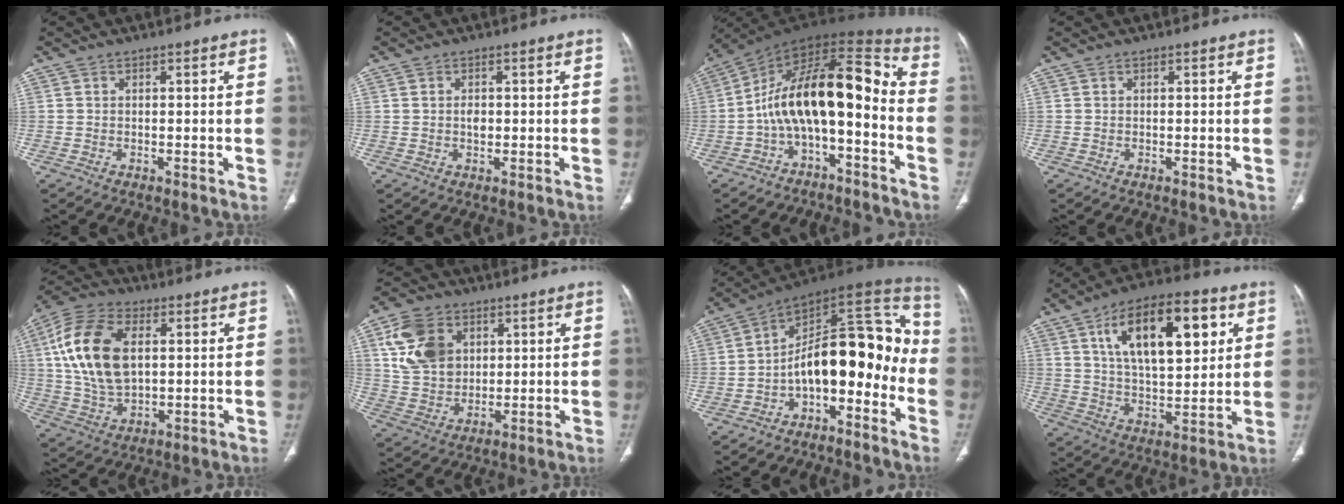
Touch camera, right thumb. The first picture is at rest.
{"total": 1.6, "force": [0.1, 1.1, 1.2], "torque": [-0.017, 0.002, 0.002]}
{"total": 17.0, "force": [-4.0, 8.0, 14.4], "torque": [-0.221, 0.104, -0.070]}
{"total": 0.0}
{"total": 17.5, "force": [3.4, 10.3, 13.8], "torque": [-0.269, 0.005, 0.064]}
{"total": 12.8, "force": [4.4, 9.6, 7.2], "torque": [-0.113, -0.007, 0.090]}
{"total": 18.5, "force": [-5.5, 9.6, 14.8], "torque": [-0.178, 0.115, -0.090]}
{"total": 20.4, "force": [7.5, 9.4, 16.5], "torque": [-0.231, -0.016, 0.125]}